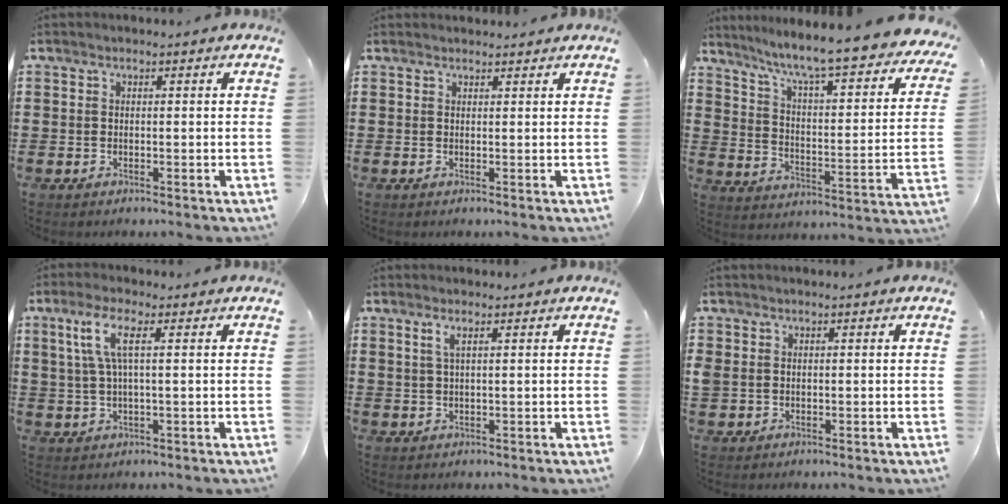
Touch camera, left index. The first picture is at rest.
{"total": 1.0, "force": [1.0, 0.1, 0.1], "torque": [-0.005, -0.002, 0.020]}
{"total": 7.4, "force": [6.2, -0.4, 4.0], "torque": [-0.095, -0.058, 0.093]}
{"total": 5.4, "force": [1.6, 1.1, 5.1], "torque": [-0.119, -0.002, 0.022]}
{"total": 1.6, "force": [0.8, 0.2, 1.4], "torque": [-0.031, 0.001, 0.013]}
{"total": 1.1, "force": [0.1, 1.0, 0.3], "torque": [-0.019, 0.004, -0.002]}